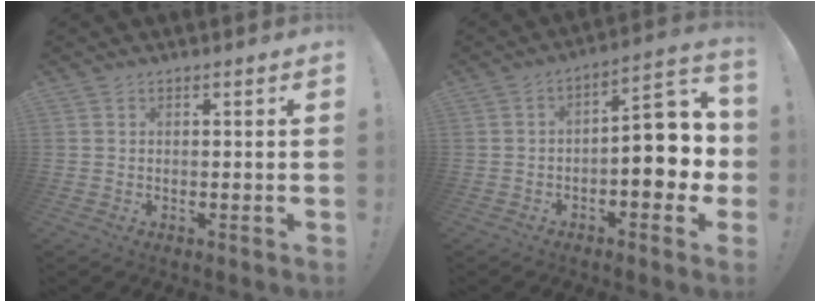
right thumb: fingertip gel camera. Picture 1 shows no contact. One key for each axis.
{"total": 14.3, "fx": -1.7, "fy": 6.7, "fz": 12.5, "tx": -0.148, "ty": 0.012, "tz": -0.027}